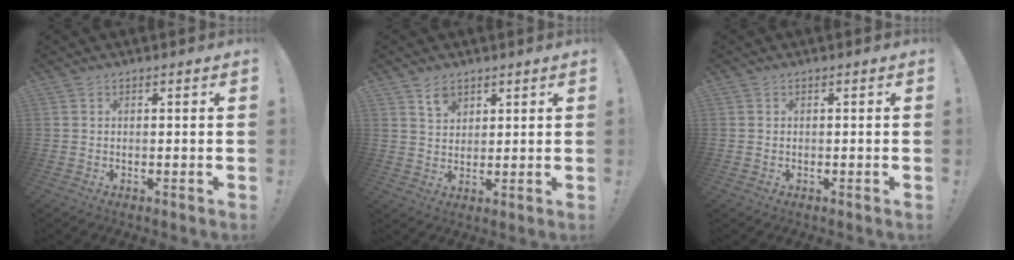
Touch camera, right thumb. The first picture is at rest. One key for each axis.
{"total": 4.8, "fx": 3.4, "fy": 2.8, "fz": 1.7, "tx": -0.017, "ty": -0.019, "tz": 0.060}
{"total": 0.0}